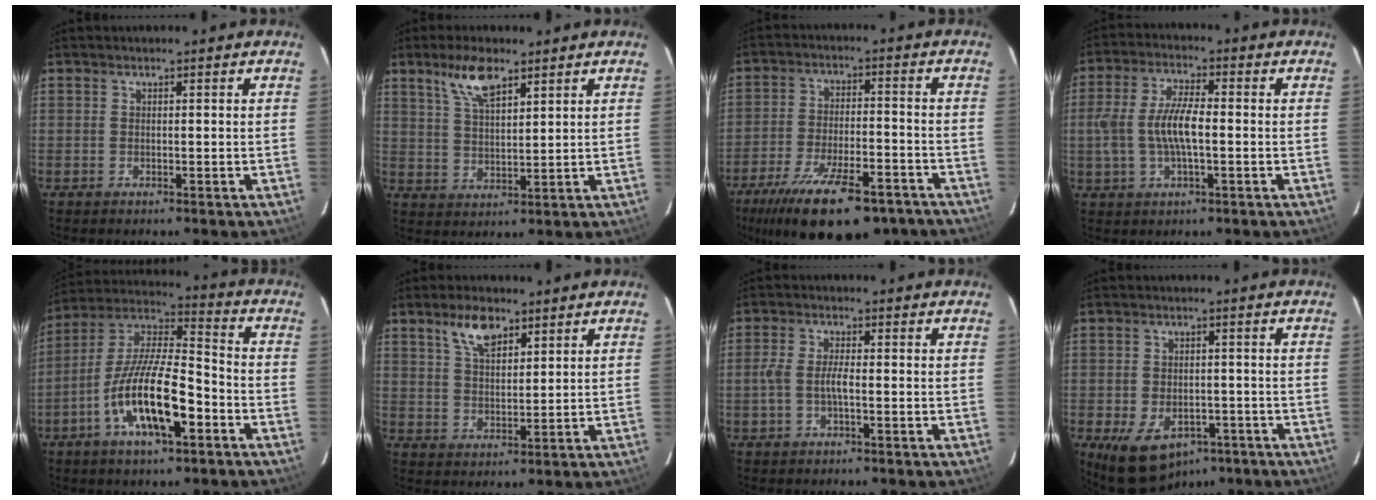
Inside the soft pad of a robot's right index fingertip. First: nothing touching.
{"total": 7.4, "force": [4.8, 2.5, 5.0], "torque": [-0.094, 0.007, 0.097]}
{"total": 21.0, "force": [-14.7, 7.2, 13.1], "torque": [-0.246, -0.039, -0.219]}
{"total": 8.9, "force": [-1.0, 3.1, 8.3], "torque": [-0.171, 0.006, -0.017]}
{"total": 16.8, "force": [-6.8, 5.1, 14.4], "torque": [-0.280, -0.006, -0.130]}
{"total": 6.7, "force": [4.3, 2.9, 4.3], "torque": [-0.074, 0.006, 0.081]}
{"total": 3.5, "force": [-1.1, 0.9, 3.2], "torque": [-0.072, 0.006, -0.022]}
{"total": 11.3, "force": [-6.3, 7.1, 6.1], "torque": [-0.135, -0.016, -0.083]}